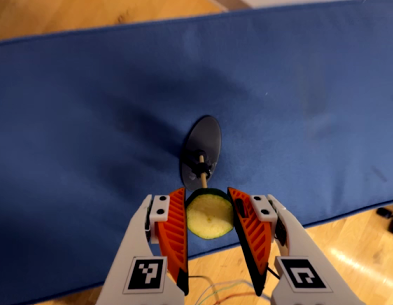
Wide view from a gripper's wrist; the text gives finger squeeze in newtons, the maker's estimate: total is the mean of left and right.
{"total": 8.7, "left": 8.7, "right": 8.7}